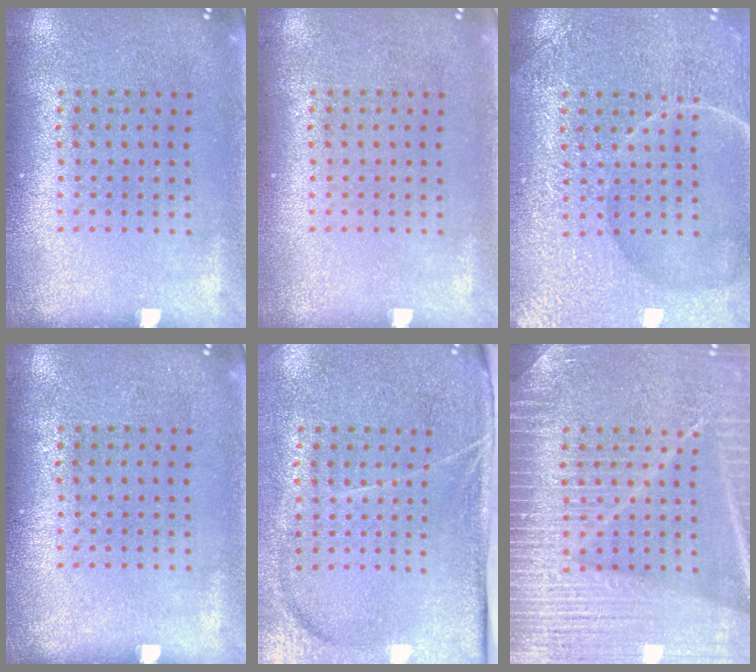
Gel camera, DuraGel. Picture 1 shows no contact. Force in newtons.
{"total": 0.0}
{"total": 4.3, "press": 4.2, "slide": 0.5}
{"total": 0.0}
{"total": 4.2, "press": 3.4, "slide": 2.4}
{"total": 6.8, "press": 6.7, "slide": 0.8}